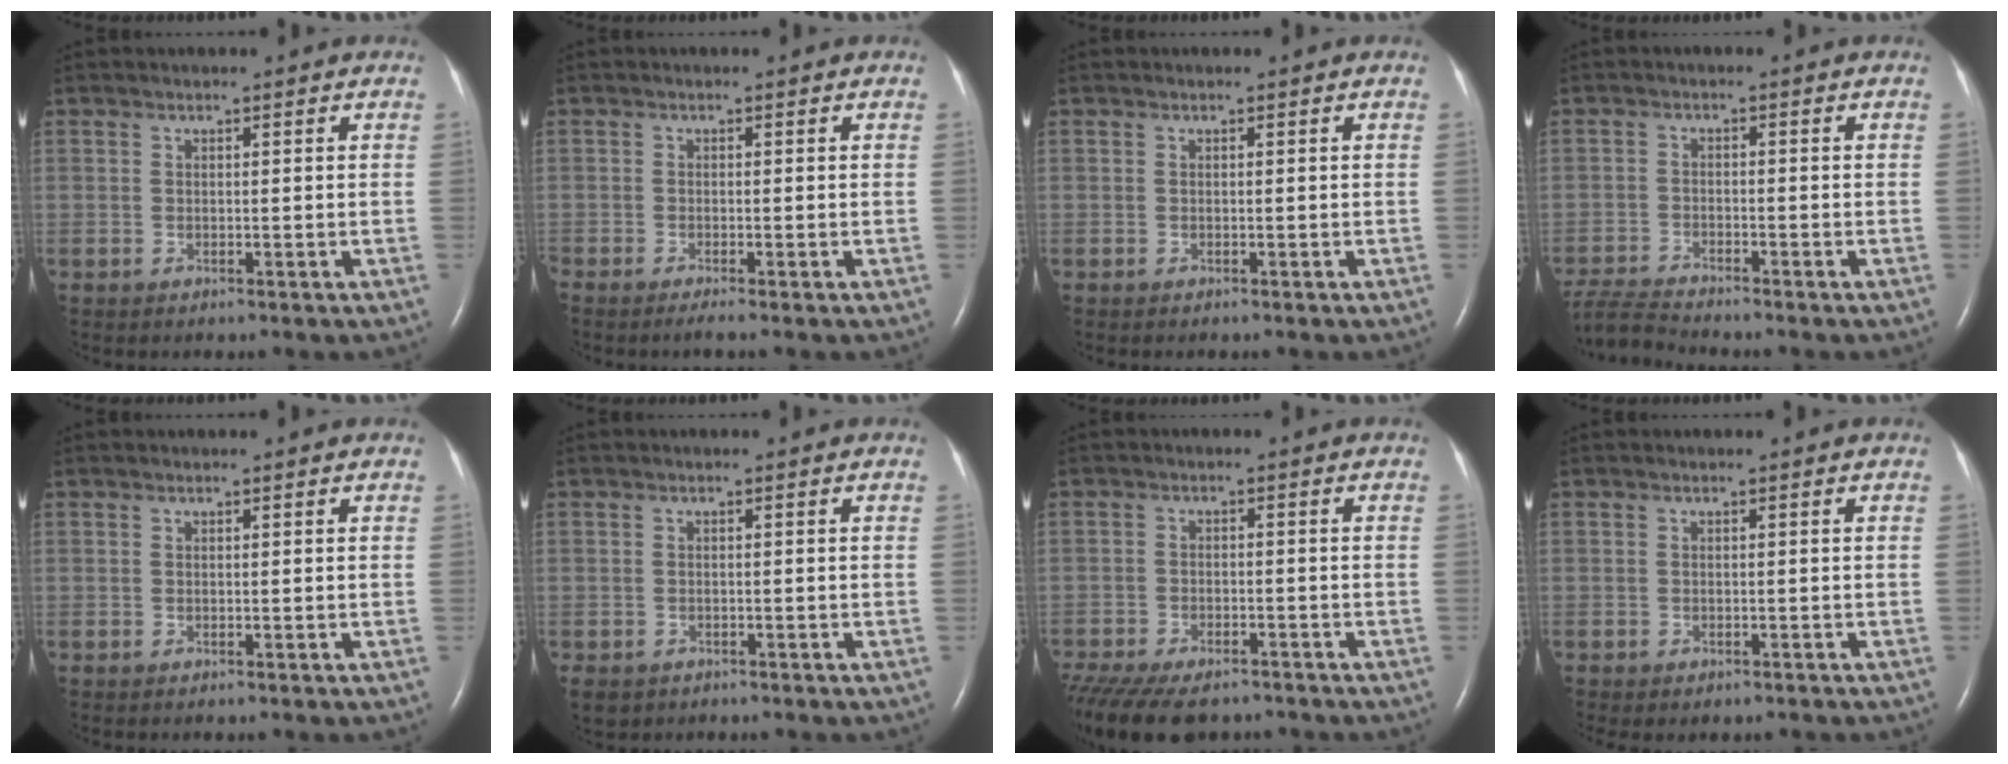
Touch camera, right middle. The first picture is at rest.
{"total": 1.6, "force": [-1.3, -0.4, 0.9], "torque": [-0.019, -0.003, -0.025]}
{"total": 0.0}
{"total": 6.0, "force": [-5.9, -0.8, 0.8], "torque": [-0.020, -0.012, -0.113]}
{"total": 0.0}
{"total": 3.8, "force": [-2.6, 2.5, 1.1], "torque": [-0.017, -0.001, -0.036]}
{"total": 14.2, "force": [-11.2, 5.6, 6.8], "torque": [-0.163, -0.023, -0.164]}
{"total": 2.6, "force": [-2.0, 1.2, 1.2], "torque": [-0.013, -0.003, -0.022]}